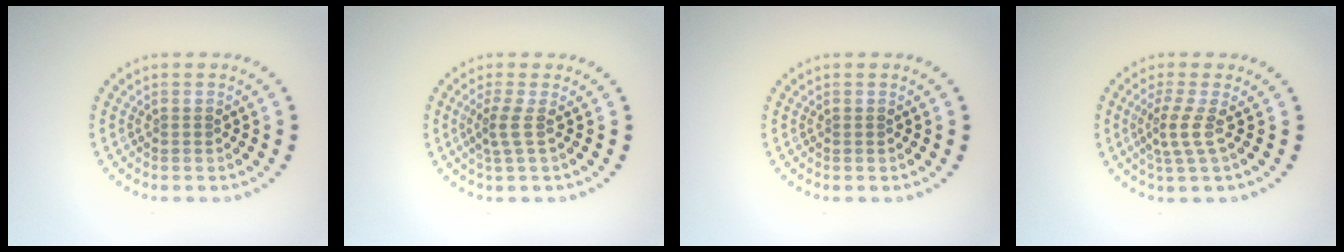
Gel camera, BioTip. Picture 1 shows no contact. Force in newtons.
{"total": 1.8, "press": 1.2, "slide": 1.4}
{"total": 0.0}
{"total": 2.3, "press": 1.6, "slide": 1.7}